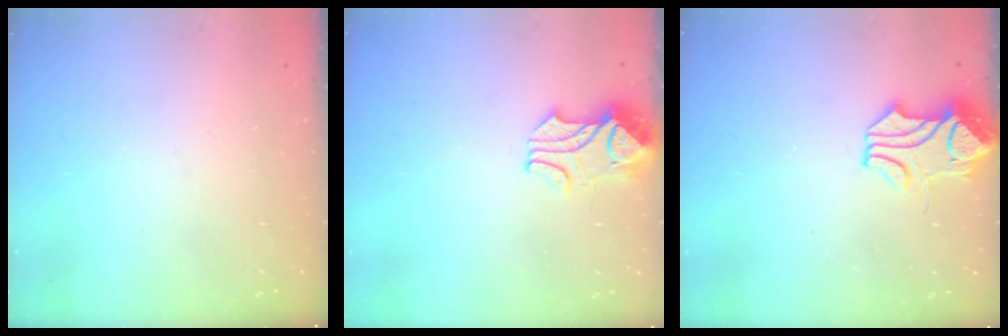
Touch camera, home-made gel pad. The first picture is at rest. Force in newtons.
{"total": 2.1, "press": 1.9, "slide": 0.8}
{"total": 1.5, "press": 1.4, "slide": 0.5}